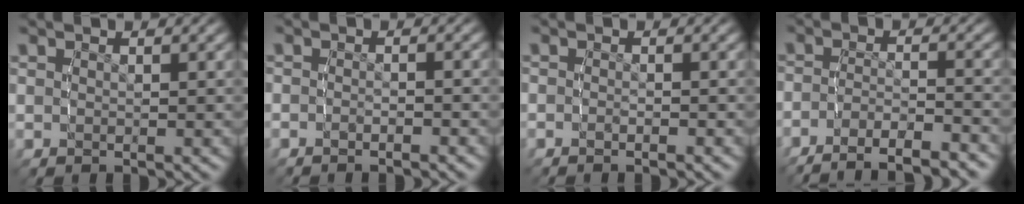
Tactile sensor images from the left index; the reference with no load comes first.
{"total": 1.6, "force": [-1.4, 0.7, 0.3], "torque": [-0.013, 0.007, -0.031]}
{"total": 1.2, "force": [-1.0, 0.6, 0.2], "torque": [-0.011, 0.002, -0.022]}
{"total": 7.4, "force": [-6.7, 2.3, 2.4], "torque": [-0.041, -0.019, -0.106]}